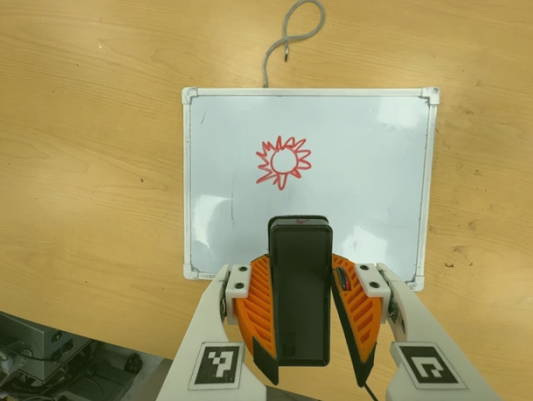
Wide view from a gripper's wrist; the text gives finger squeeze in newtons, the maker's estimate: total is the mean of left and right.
{"total": 6.9, "left": 5.6, "right": 8.2}